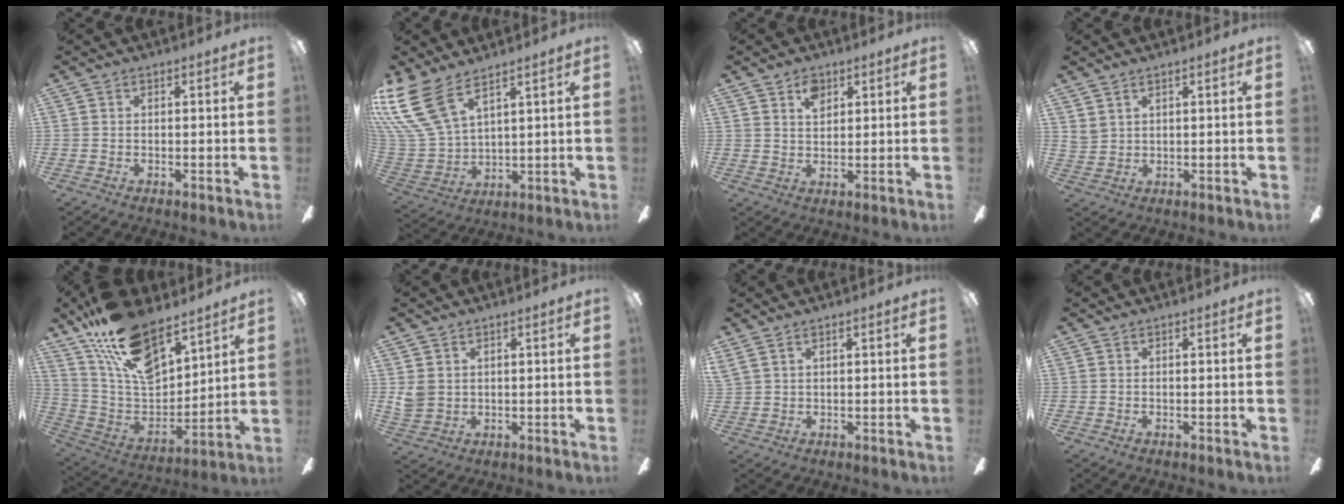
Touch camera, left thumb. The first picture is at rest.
{"total": 15.5, "force": [9.8, 6.9, 9.9], "torque": [-0.245, -0.051, 0.183]}
{"total": 4.7, "force": [2.8, 2.9, 2.5], "torque": [-0.033, -0.006, 0.047]}
{"total": 2.2, "force": [1.7, 1.3, 0.8], "torque": [-0.020, 0.000, 0.032]}
{"total": 20.0, "force": [13.9, 8.8, 11.4], "torque": [-0.215, -0.081, 0.253]}
{"total": 3.4, "force": [1.4, 2.9, 1.3], "torque": [-0.022, 0.002, 0.027]}
{"total": 1.8, "force": [1.1, 1.0, 1.1], "torque": [-0.024, 0.000, 0.020]}
{"total": 0.0}